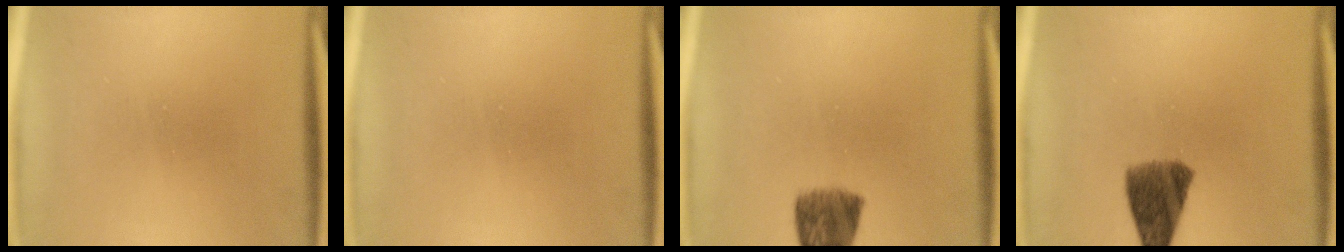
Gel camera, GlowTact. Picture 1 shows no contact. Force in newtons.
{"total": 0.0}
{"total": 7.1}
{"total": 8.2}